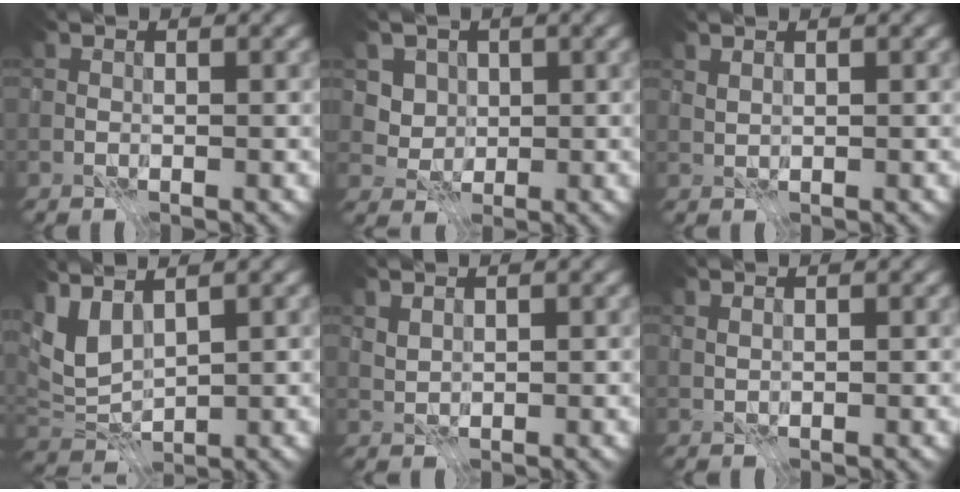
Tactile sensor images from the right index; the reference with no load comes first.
{"total": 2.1, "force": [0.3, 2.0, 0.5], "torque": [-0.014, -0.010, 0.007]}
{"total": 0.8, "force": [0.7, 0.1, 0.4], "torque": [-0.011, 0.000, 0.017]}
{"total": 4.0, "force": [2.0, 1.9, 3.0], "torque": [-0.073, -0.002, 0.038]}
{"total": 1.1, "force": [0.9, 0.4, 0.6], "torque": [-0.015, -0.001, 0.022]}
{"total": 0.5, "force": [0.5, -0.1, 0.3], "torque": [-0.007, 0.001, 0.013]}